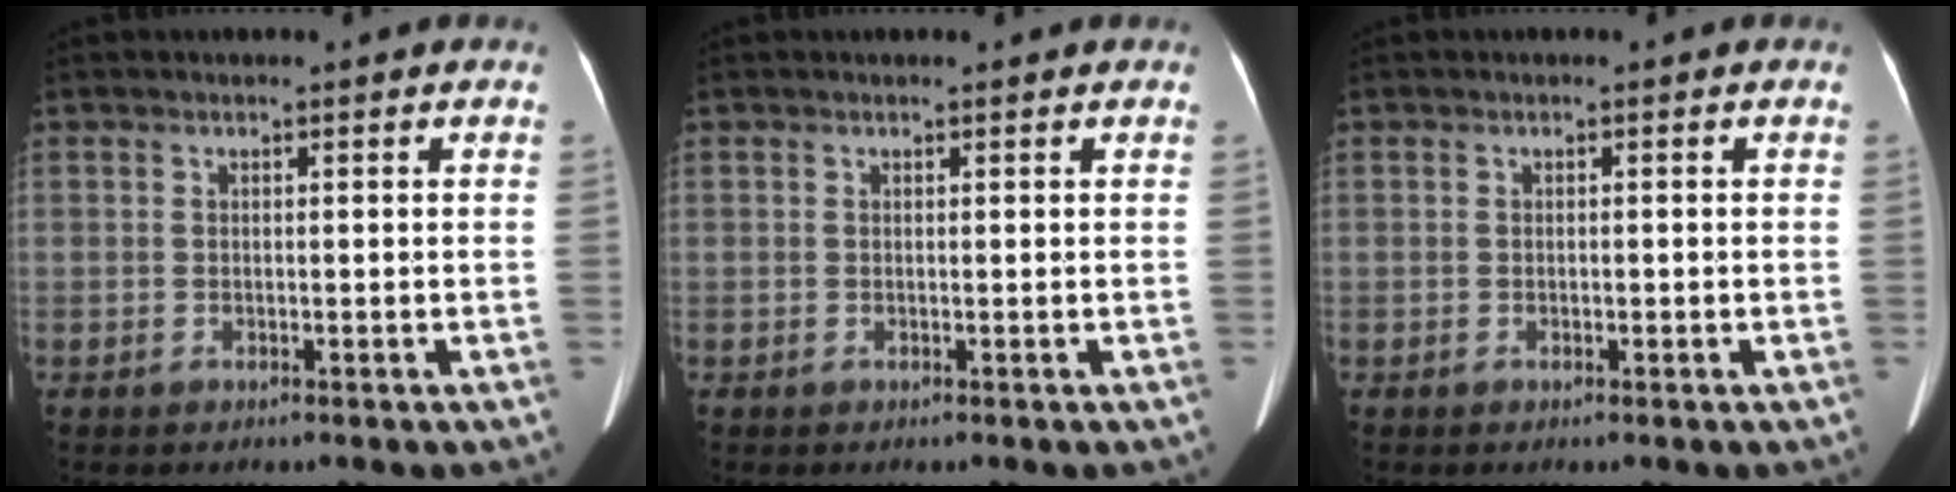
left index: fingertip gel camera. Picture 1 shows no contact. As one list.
[{"total": 0.0}, {"total": 0.5, "force": [-0.2, 0.3, 0.4], "torque": [-0.005, 0.001, -0.003]}]